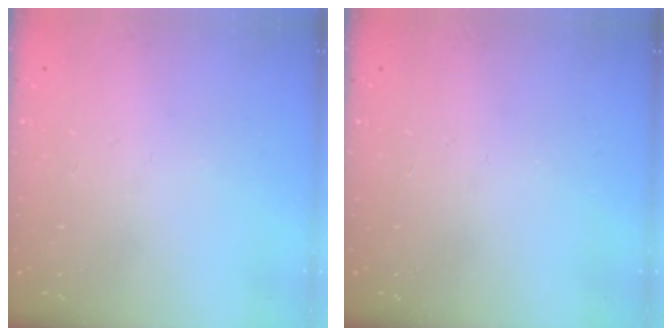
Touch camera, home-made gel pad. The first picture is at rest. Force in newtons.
{"total": 0.0}